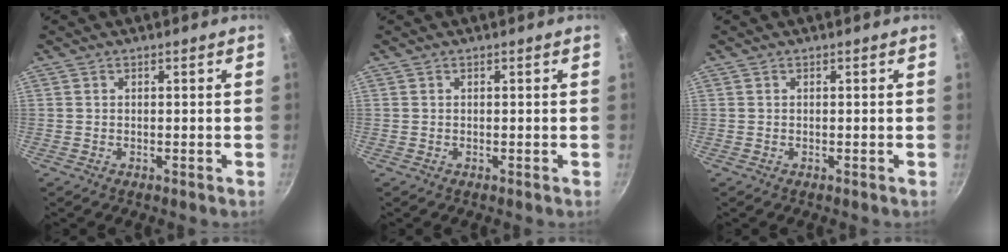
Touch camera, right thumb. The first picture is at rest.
{"total": 0.0}
{"total": 0.0}